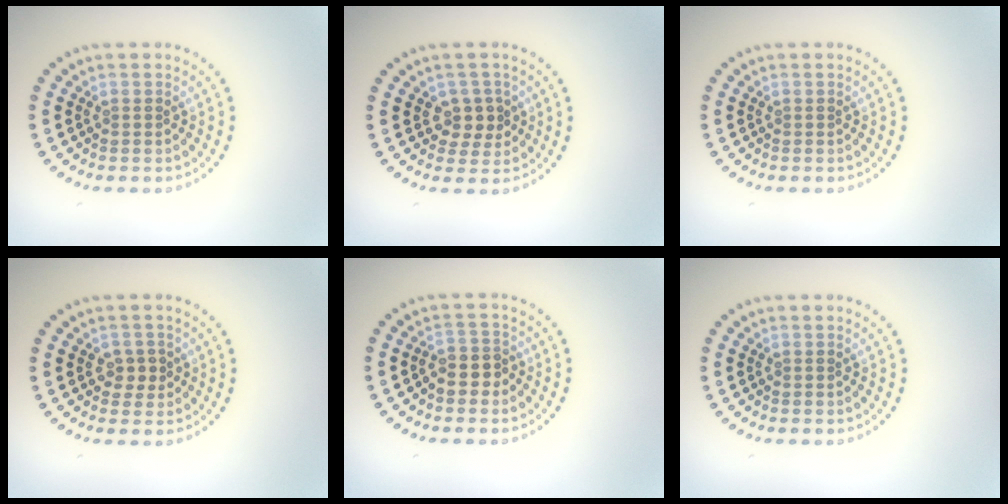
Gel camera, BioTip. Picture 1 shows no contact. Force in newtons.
{"total": 2.3, "press": 2.1, "slide": 0.8}
{"total": 0.0}
{"total": 1.8, "press": 1.7, "slide": 0.5}
{"total": 2.4, "press": 2.1, "slide": 1.1}
{"total": 0.0}